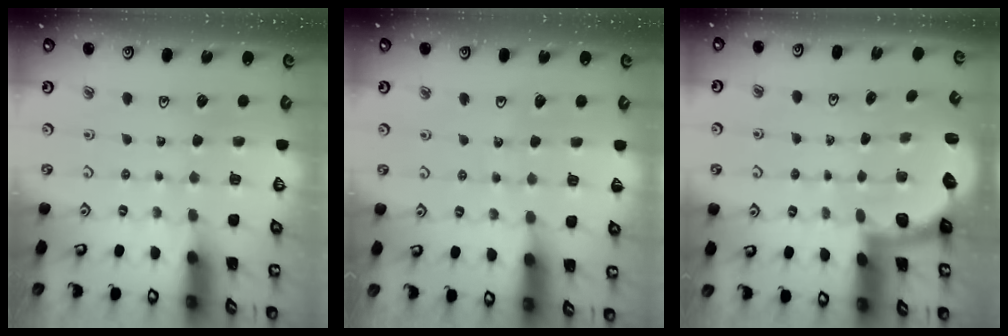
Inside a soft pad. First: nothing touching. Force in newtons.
{"total": 3.4, "press": 3.4, "slide": 0.3}
{"total": 2.6, "press": 1.9, "slide": 1.7}